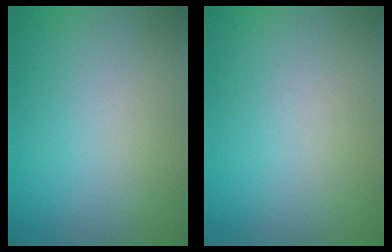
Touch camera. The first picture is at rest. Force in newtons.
{"total": 0.0}